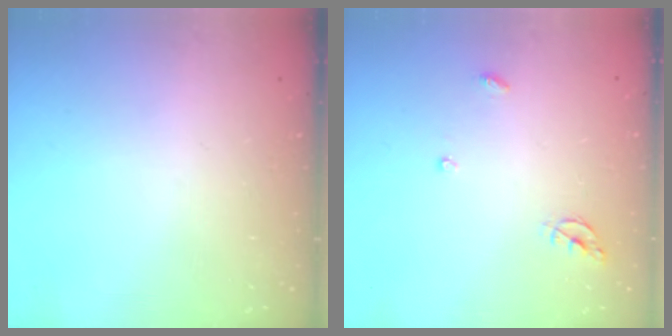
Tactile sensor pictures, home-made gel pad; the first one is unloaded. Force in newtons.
{"total": 5.5, "press": 5.5, "slide": 0.6}